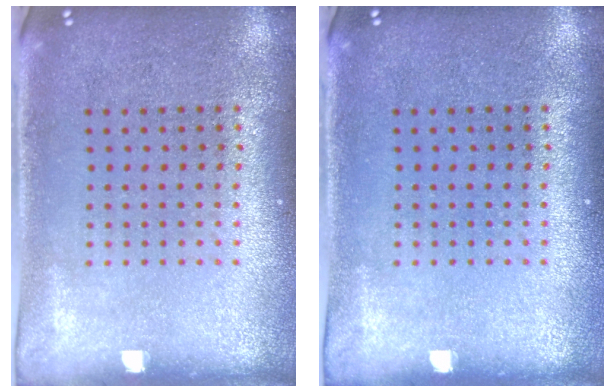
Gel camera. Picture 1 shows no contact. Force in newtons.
{"total": 0.0}